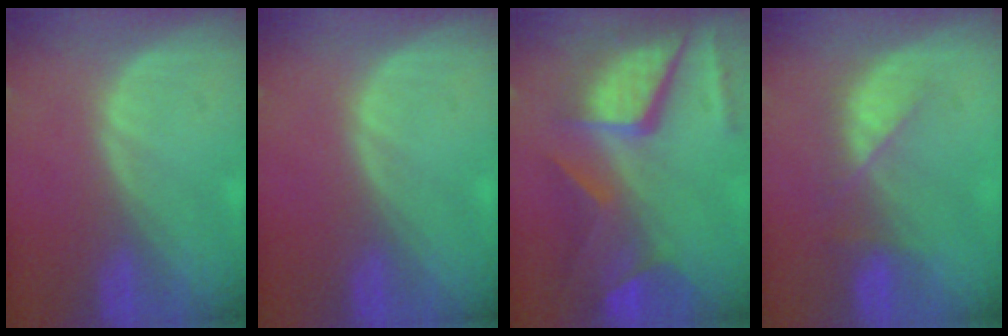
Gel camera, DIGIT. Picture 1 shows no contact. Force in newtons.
{"total": 0.0}
{"total": 12.0, "press": 9.8, "slide": 6.9}
{"total": 4.1, "press": 4.1, "slide": 0.5}